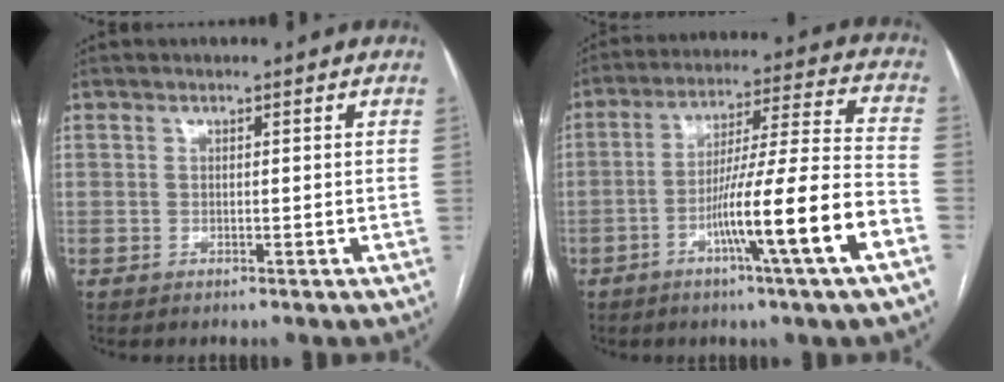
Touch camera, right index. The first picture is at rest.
{"total": 15.6, "force": [-6.6, -1.3, 14.0], "torque": [-0.233, -0.004, -0.110]}